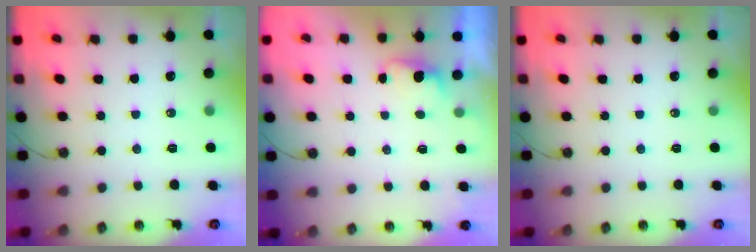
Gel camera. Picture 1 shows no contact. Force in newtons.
{"total": 0.7, "press": 0.0, "slide": 0.7}
{"total": 0.0}